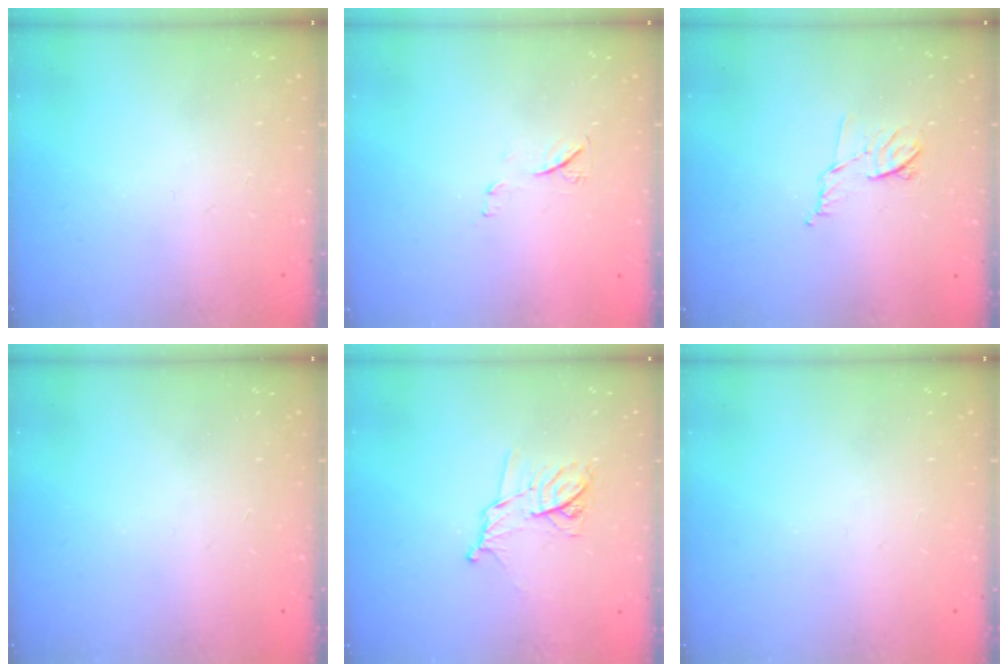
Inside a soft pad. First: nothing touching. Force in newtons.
{"total": 5.6, "press": 5.6, "slide": 0.7}
{"total": 7.4, "press": 7.3, "slide": 1.2}
{"total": 0.0}
{"total": 10.3, "press": 10.3, "slide": 0.3}
{"total": 0.0}